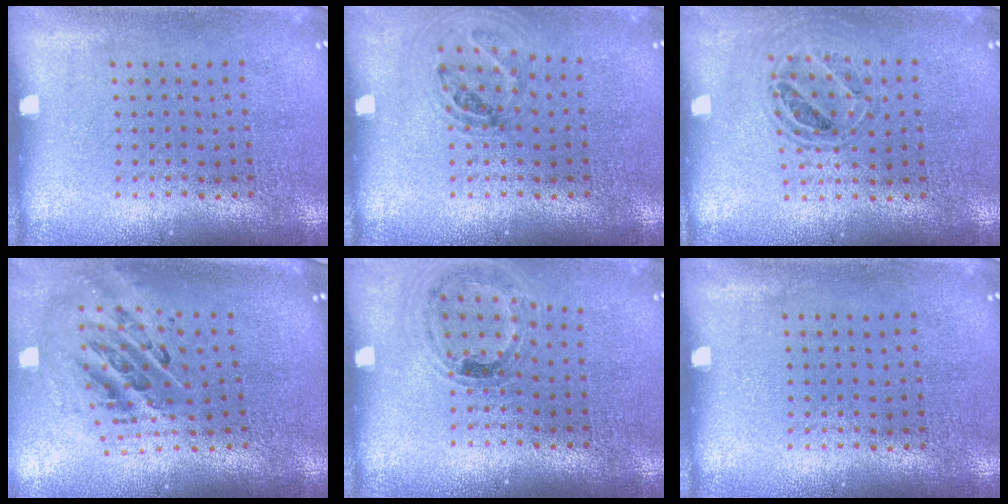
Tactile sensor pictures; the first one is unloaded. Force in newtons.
{"total": 0.9, "press": 0.9, "slide": 0.2}
{"total": 0.8, "press": 0.8, "slide": 0.2}
{"total": 1.9, "press": 1.5, "slide": 1.2}
{"total": 1.0, "press": 1.0, "slide": 0.1}
{"total": 0.0}